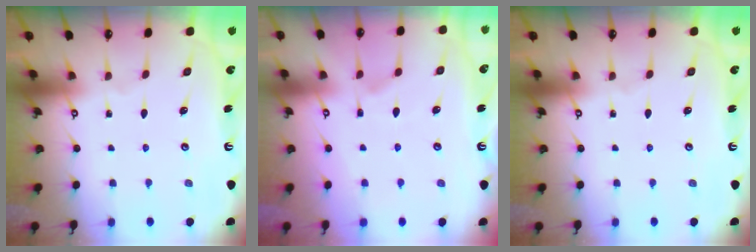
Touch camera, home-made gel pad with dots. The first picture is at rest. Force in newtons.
{"total": 2.4, "press": 2.1, "slide": 1.1}
{"total": 0.0}